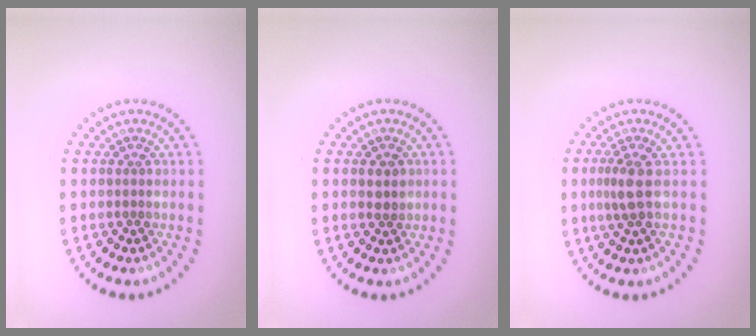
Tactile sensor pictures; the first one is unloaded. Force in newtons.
{"total": 1.4, "press": 1.4, "slide": 0.3}
{"total": 2.1, "press": 1.8, "slide": 1.2}